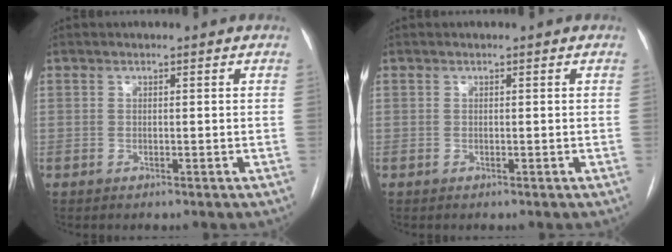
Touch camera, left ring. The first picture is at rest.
{"total": 0.0}